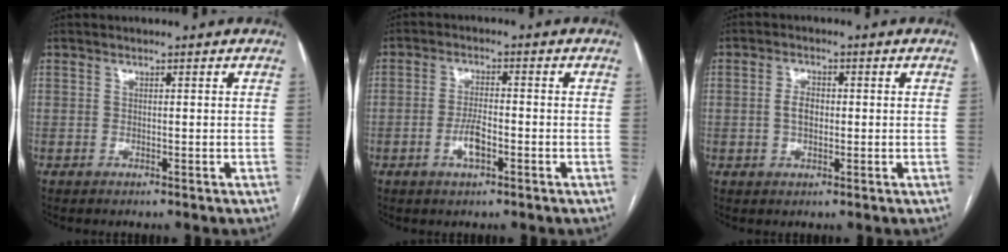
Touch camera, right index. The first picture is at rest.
{"total": 4.3, "force": [-1.6, 1.3, 3.7], "torque": [-0.075, 0.002, -0.029]}
{"total": 2.9, "force": [0.0, 1.7, 2.4], "torque": [-0.047, 0.006, -0.001]}